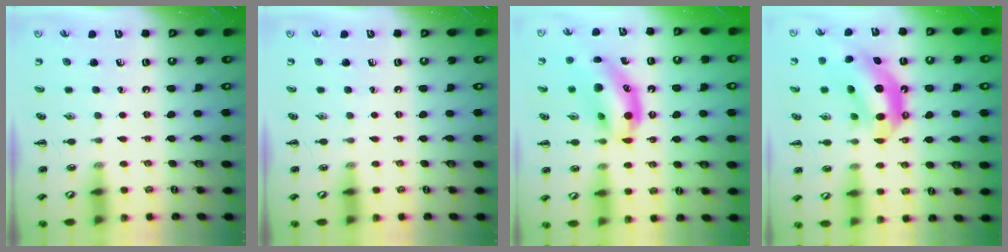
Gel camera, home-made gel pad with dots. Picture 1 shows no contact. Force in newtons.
{"total": 0.0}
{"total": 15.2, "press": 14.8, "slide": 3.3}
{"total": 13.8, "press": 13.3, "slide": 3.7}